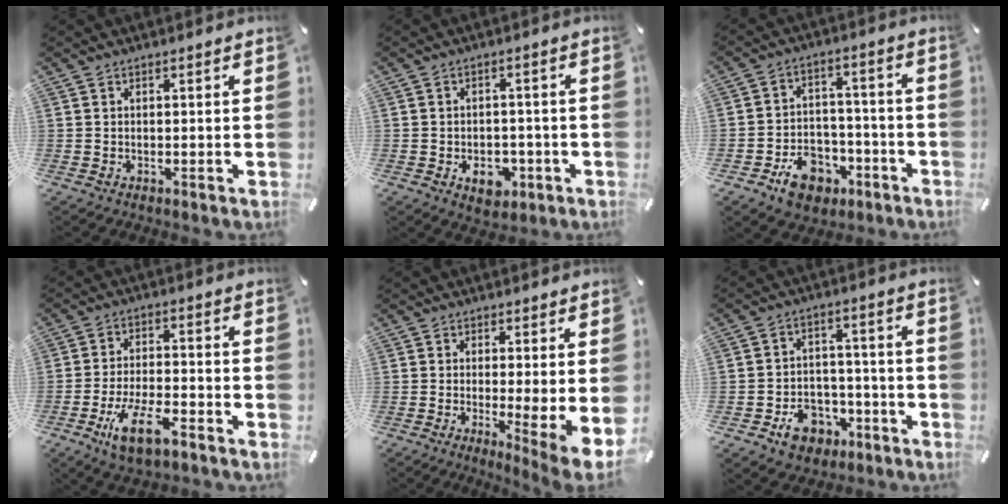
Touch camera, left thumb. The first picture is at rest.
{"total": 6.3, "force": [-2.4, 4.6, 3.6], "torque": [-0.044, 0.008, -0.040]}
{"total": 11.1, "force": [-5.7, 8.3, 4.7], "torque": [-0.065, 0.050, -0.094]}
{"total": 10.8, "force": [-5.8, 4.2, 8.1], "torque": [-0.167, 0.017, -0.106]}
{"total": 6.2, "force": [-0.3, 0.3, 6.2], "torque": [-0.087, -0.030, -0.001]}
{"total": 9.1, "force": [-4.0, 7.4, 3.4], "torque": [-0.055, 0.034, -0.063]}